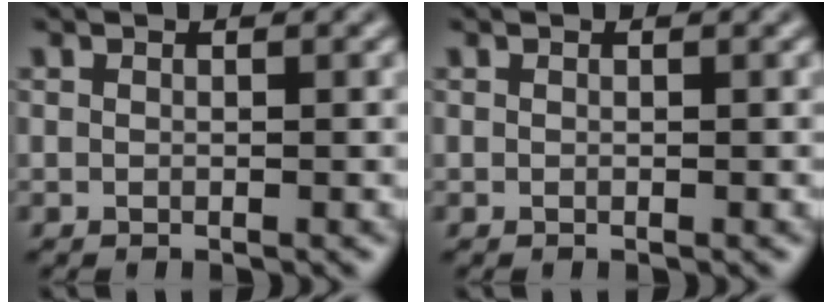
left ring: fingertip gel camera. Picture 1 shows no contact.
{"total": 0.0}